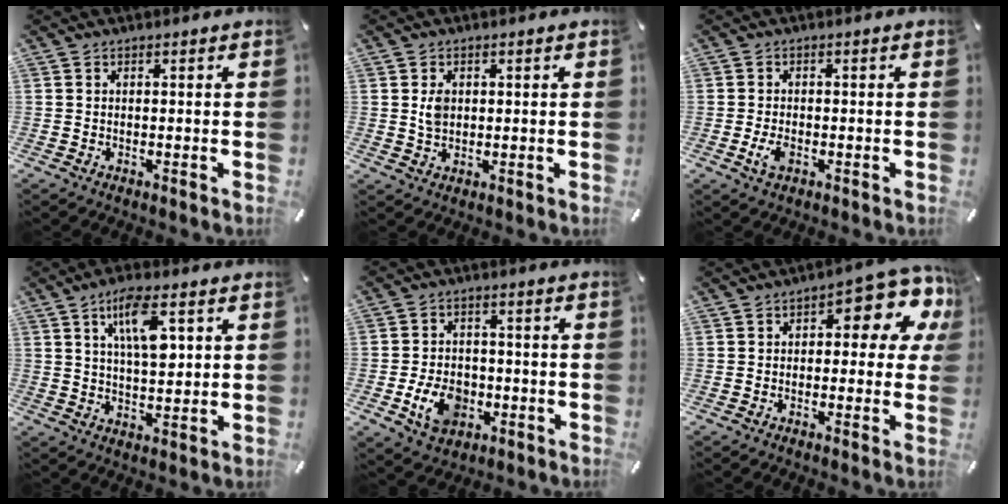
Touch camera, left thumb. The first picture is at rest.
{"total": 3.0, "force": [0.6, 2.3, 1.8], "torque": [-0.031, 0.002, 0.010]}
{"total": 3.0, "force": [-1.1, 1.7, 2.3], "torque": [-0.060, -0.003, -0.024]}
{"total": 10.3, "force": [4.0, 4.1, 8.6], "torque": [-0.142, -0.005, 0.064]}
{"total": 9.4, "force": [-3.0, 7.1, 5.5], "torque": [-0.104, 0.011, -0.053]}
{"total": 11.2, "force": [4.6, 4.7, 9.1], "torque": [-0.111, -0.039, 0.073]}